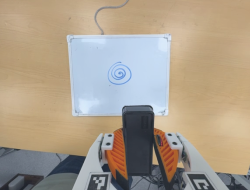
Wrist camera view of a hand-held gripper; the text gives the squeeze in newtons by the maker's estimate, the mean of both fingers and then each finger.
{"total": 8.5, "left": 7.4, "right": 9.7}